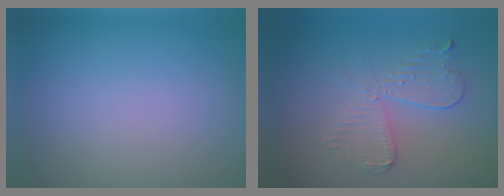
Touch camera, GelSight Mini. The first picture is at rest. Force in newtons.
{"total": 3.4, "press": 3.0, "slide": 1.7}